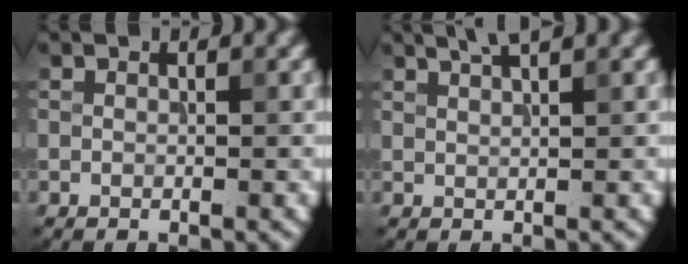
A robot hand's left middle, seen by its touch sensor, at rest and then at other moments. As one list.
[{"total": 2.7, "force": [2.0, 0.6, 1.7], "torque": [-0.009, 0.010, 0.017]}]